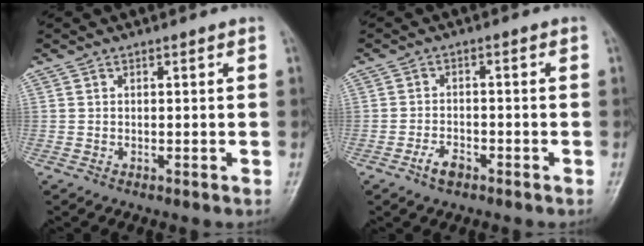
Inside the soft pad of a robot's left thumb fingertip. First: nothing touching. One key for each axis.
{"total": 3.2, "fx": -2.1, "fy": 1.8, "fz": 1.7, "tx": -0.030, "ty": 0.015, "tz": -0.039}